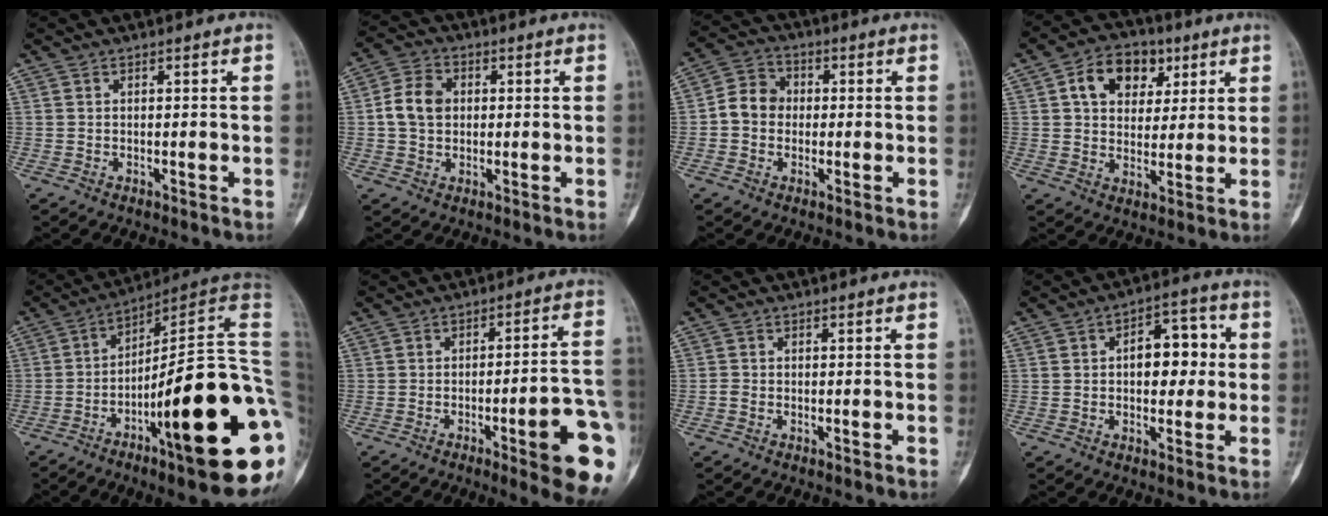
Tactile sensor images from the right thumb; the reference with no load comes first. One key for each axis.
{"total": 7.1, "fx": 0.5, "fy": 5.6, "fz": 4.4, "tx": -0.071, "ty": 0.012, "tz": 0.004}
{"total": 6.6, "fx": -0.4, "fy": 5.7, "fz": 3.2, "tx": -0.038, "ty": 0.021, "tz": -0.021}
{"total": 11.7, "fx": 4.5, "fy": 8.4, "fz": 6.8, "tx": -0.070, "ty": -0.003, "tz": 0.070}
{"total": 27.2, "fx": -8.1, "fy": 4.9, "fz": 25.4, "tx": -0.287, "ty": 0.038, "tz": -0.118}
{"total": 15.5, "fx": -5.7, "fy": 2.6, "fz": 14.2, "tx": -0.137, "ty": 0.026, "tz": -0.067}
{"total": 1.1, "fx": -0.6, "fy": 0.6, "fz": 0.8, "tx": -0.008, "ty": 0.002, "tz": -0.012}
{"total": 9.6, "fx": 0.8, "fy": 5.8, "fz": 7.7, "tx": -0.072, "ty": 0.021, "tz": 0.009}